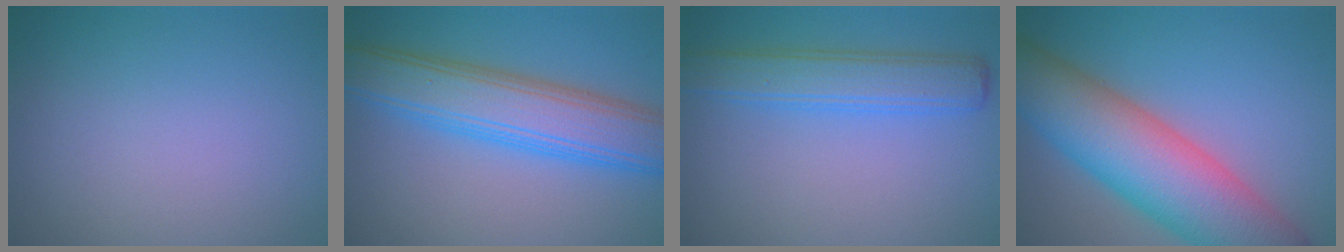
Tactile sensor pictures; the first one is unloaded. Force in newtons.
{"total": 7.4, "press": 7.4, "slide": 0.2}
{"total": 4.0, "press": 4.0, "slide": 0.1}
{"total": 11.2, "press": 11.2, "slide": 0.3}